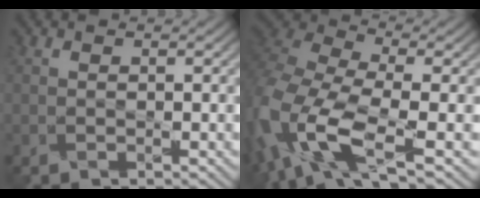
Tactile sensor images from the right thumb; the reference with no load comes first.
{"total": 14.2, "force": [-5.8, 7.1, 10.9], "torque": [-0.304, -0.031, -0.112]}